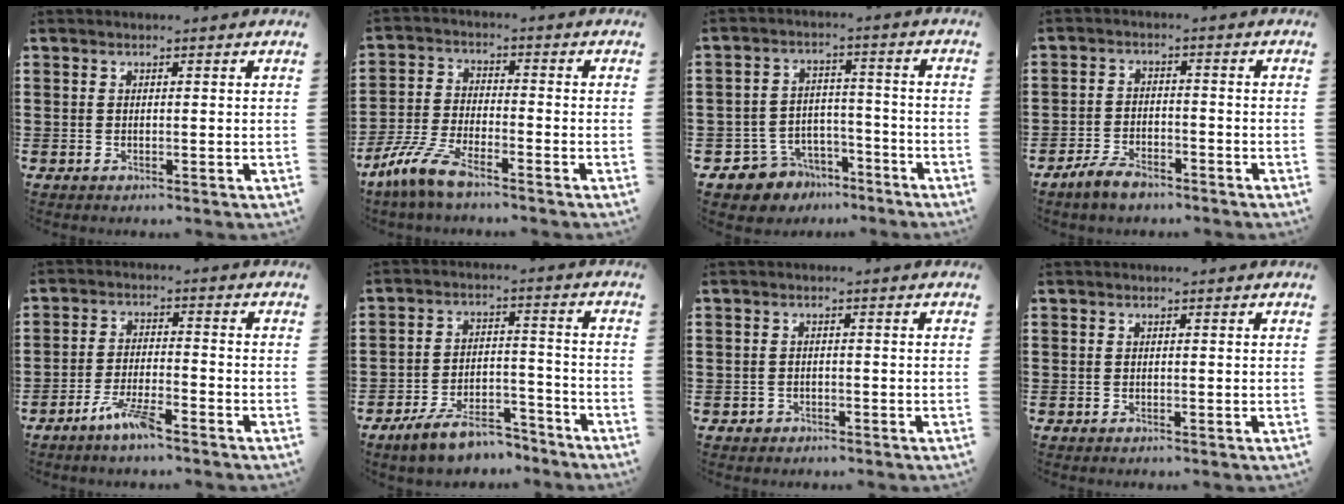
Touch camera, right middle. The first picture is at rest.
{"total": 7.2, "force": [-5.7, 1.3, 4.2], "torque": [-0.113, -0.011, -0.118]}
{"total": 5.8, "force": [-5.1, 2.7, 0.0], "torque": [-0.024, 0.016, -0.106]}
{"total": 4.0, "force": [-3.3, 1.4, 1.7], "torque": [-0.042, 0.007, -0.068]}
{"total": 5.3, "force": [-4.1, 0.7, 3.2], "torque": [-0.074, -0.003, -0.078]}
{"total": 8.3, "force": [-7.0, 2.5, 3.7], "torque": [-0.068, 0.018, -0.132]}
{"total": 1.2, "force": [-1.0, 0.7, -0.1], "torque": [-0.003, 0.004, -0.024]}
{"total": 0.0}